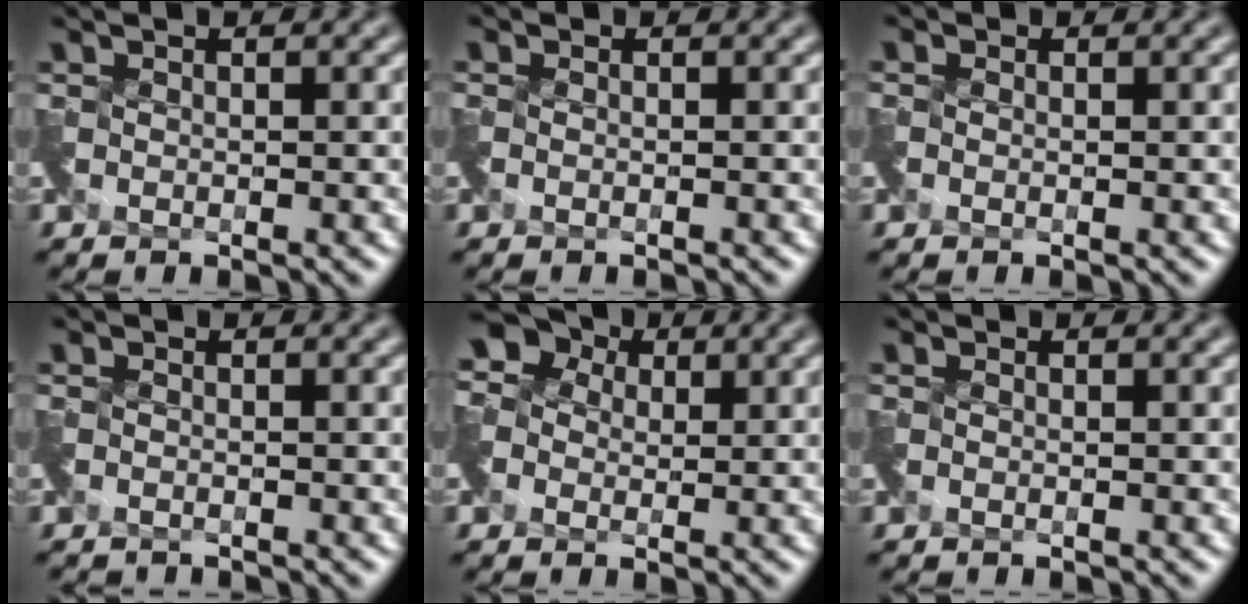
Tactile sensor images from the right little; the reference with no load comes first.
{"total": 1.0, "force": [-0.9, -0.1, -0.3], "torque": [0.006, -0.012, -0.019]}
{"total": 0.8, "force": [-0.4, -0.1, -0.6], "torque": [0.010, -0.002, -0.007]}
{"total": 1.7, "force": [-1.5, -0.2, -0.7], "torque": [0.012, -0.018, -0.031]}
{"total": 3.4, "force": [-0.3, 3.3, 0.8], "torque": [-0.025, 0.013, -0.004]}
{"total": 0.9, "force": [-0.7, -0.1, -0.5], "torque": [0.007, -0.009, -0.015]}